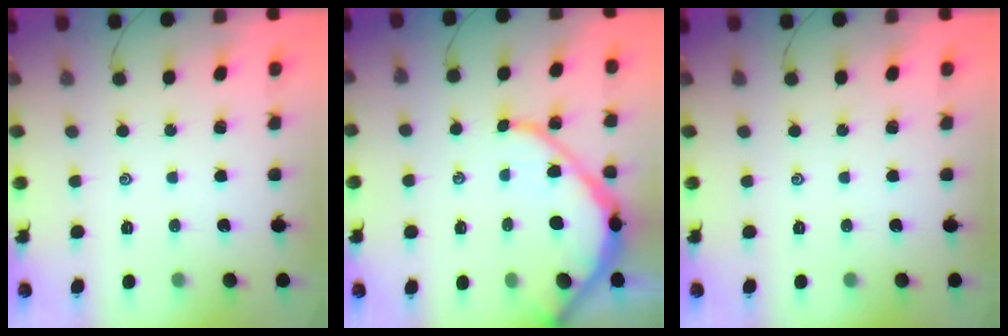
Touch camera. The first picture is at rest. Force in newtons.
{"total": 10.3, "press": 10.2, "slide": 1.1}
{"total": 0.0}